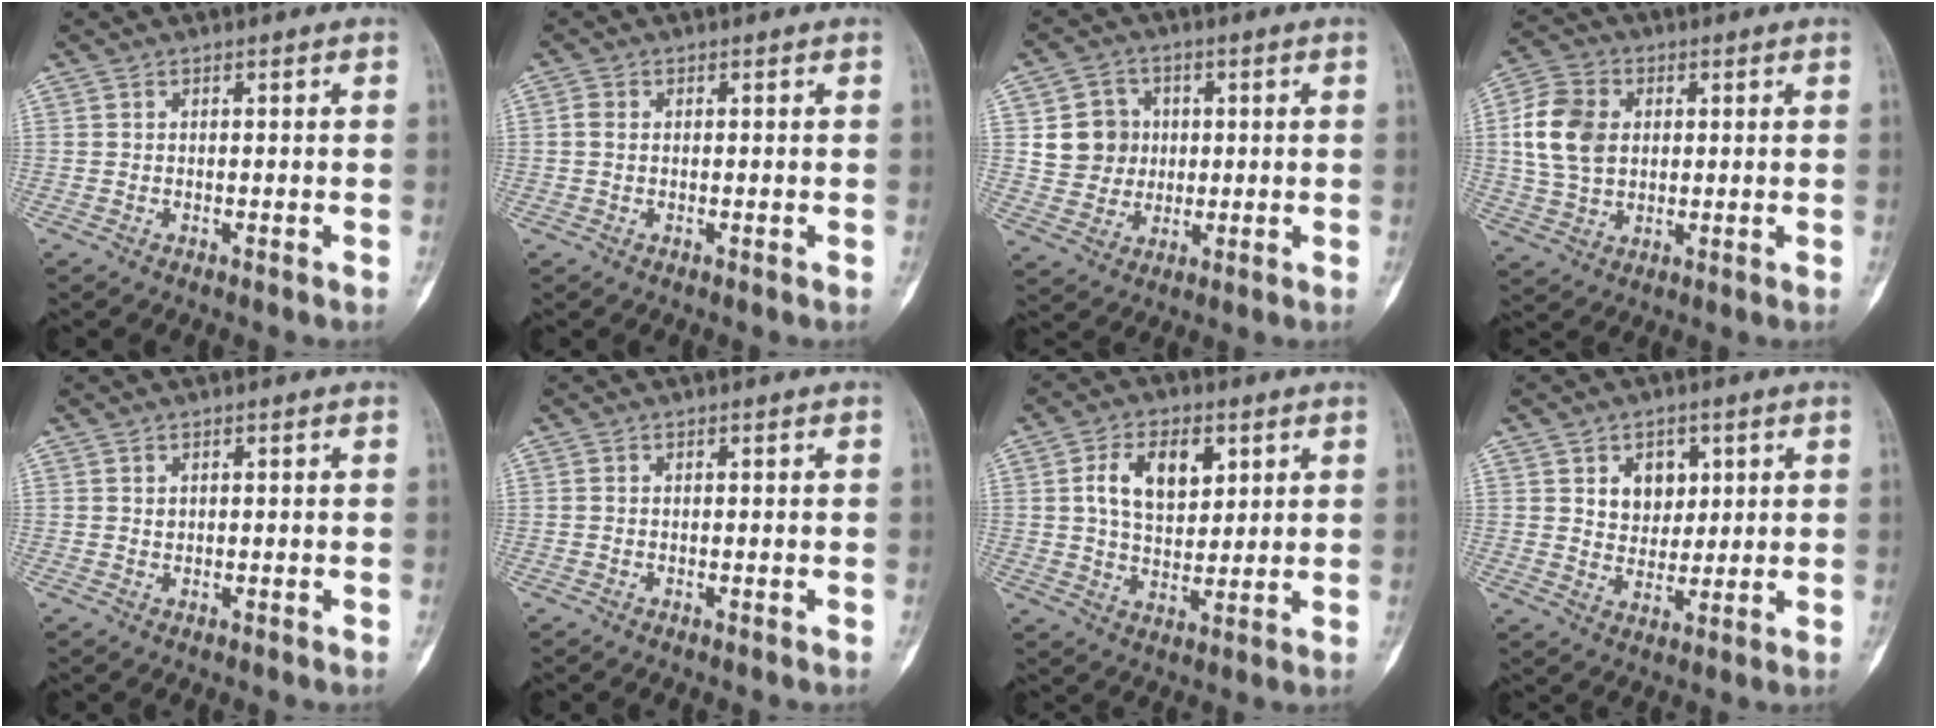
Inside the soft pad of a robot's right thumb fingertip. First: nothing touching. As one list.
[{"total": 1.5, "force": [0.1, 1.1, 1.0], "torque": [-0.021, 0.001, -0.001]}, {"total": 8.5, "force": [1.3, 7.9, 2.7], "torque": [-0.012, 0.000, 0.027]}, {"total": 11.5, "force": [1.6, 8.6, 7.4], "torque": [-0.135, 0.005, 0.031]}, {"total": 0.6, "force": [0.2, 0.5, 0.3], "torque": [-0.001, 0.000, 0.005]}, {"total": 0.0}, {"total": 10.2, "force": [3.4, 6.2, 7.4], "torque": [-0.108, -0.009, 0.063]}, {"total": 6.7, "force": [2.4, 5.2, 3.5], "torque": [-0.022, -0.014, 0.043]}]